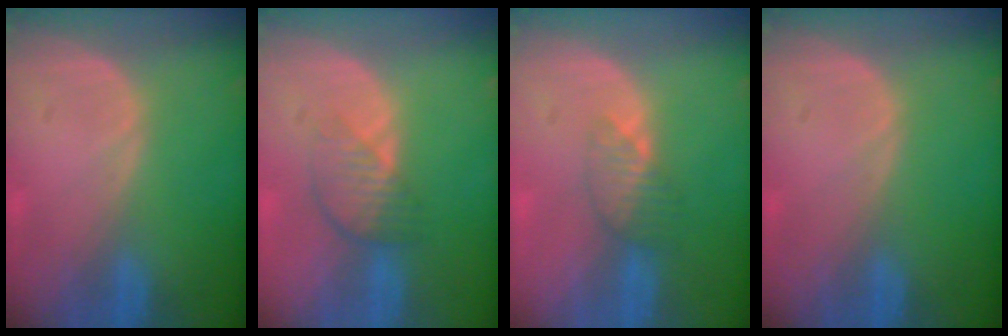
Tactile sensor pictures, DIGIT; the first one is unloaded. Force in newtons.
{"total": 3.9, "press": 3.6, "slide": 1.4}
{"total": 3.6, "press": 3.2, "slide": 1.6}
{"total": 0.0}